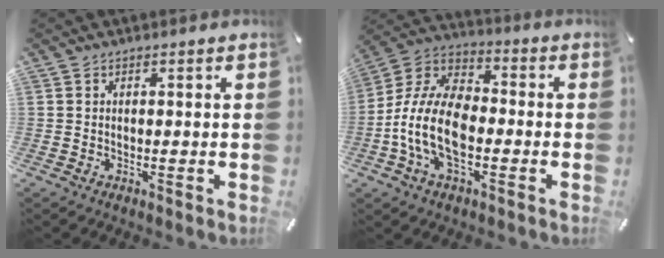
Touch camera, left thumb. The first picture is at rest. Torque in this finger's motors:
{"motor_torque": [0.09, 1.48, 1.69, 1.09, 0.26]}